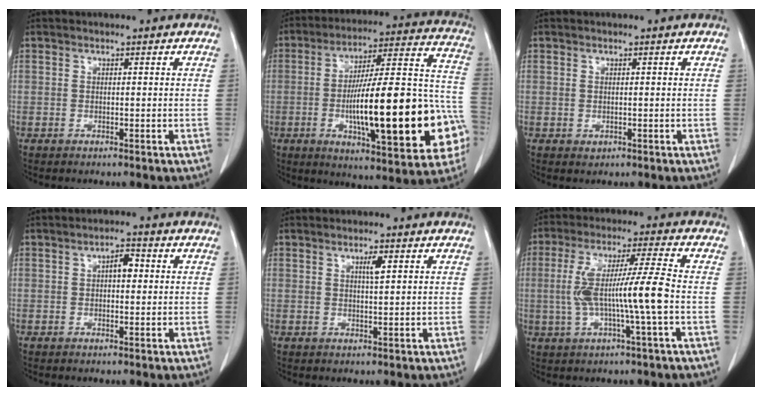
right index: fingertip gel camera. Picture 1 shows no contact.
{"total": 27.8, "force": [-6.3, 5.2, 26.6], "torque": [-0.339, 0.016, -0.084]}
{"total": 0.6, "force": [0.0, 0.6, 0.3], "torque": [-0.001, 0.001, 0.003]}
{"total": 2.8, "force": [0.5, 1.3, 2.5], "torque": [-0.037, 0.010, 0.005]}
{"total": 2.0, "force": [0.9, 0.2, 1.8], "torque": [-0.032, -0.002, 0.015]}
{"total": 10.6, "force": [-1.2, -0.5, 10.5], "torque": [-0.209, 0.011, -0.022]}